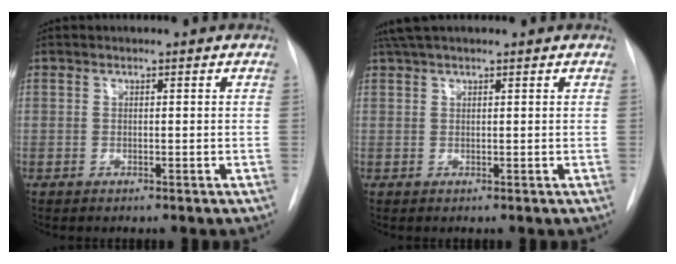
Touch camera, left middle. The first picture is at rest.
{"total": 4.9, "force": [4.0, 0.7, 2.7], "torque": [-0.046, 0.039, 0.072]}